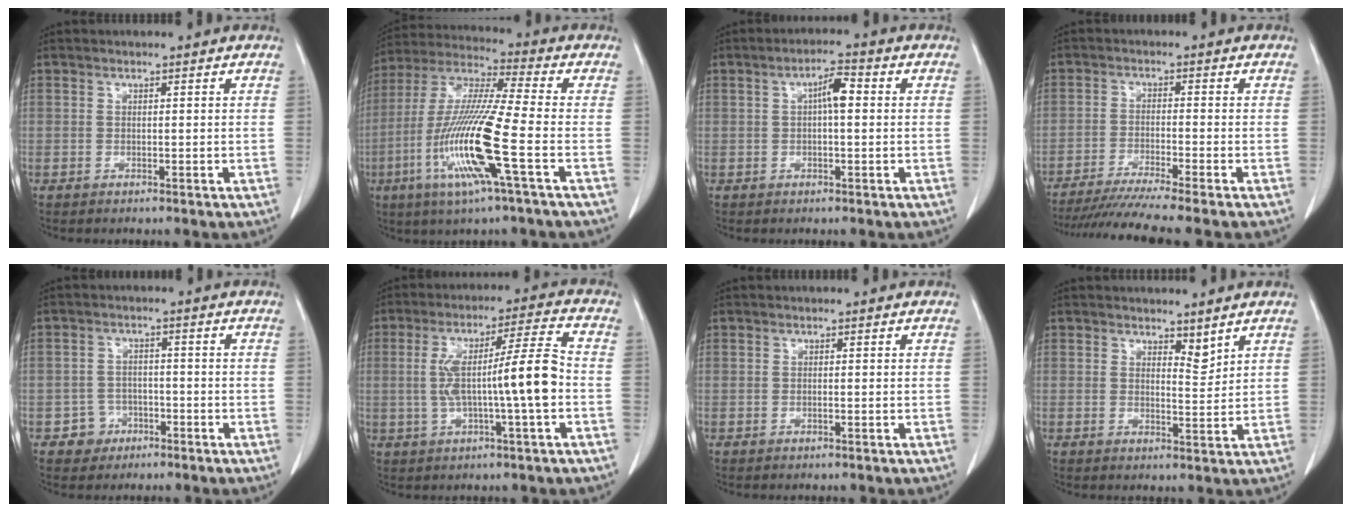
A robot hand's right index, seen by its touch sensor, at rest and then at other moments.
{"total": 16.2, "force": [-5.1, -0.2, 15.3], "torque": [-0.319, -0.019, -0.107]}
{"total": 3.9, "force": [0.5, 0.9, 3.8], "torque": [-0.064, 0.012, 0.005]}
{"total": 9.9, "force": [-8.5, -1.9, 4.8], "torque": [-0.061, -0.029, -0.137]}
{"total": 3.6, "force": [-1.9, 3.1, -0.1], "torque": [0.009, 0.016, -0.028]}
{"total": 11.7, "force": [-1.2, 0.1, 11.6], "torque": [-0.206, 0.021, -0.020]}
{"total": 0.0}
{"total": 2.6, "force": [2.2, 0.8, 1.2], "torque": [-0.019, -0.010, 0.040]}